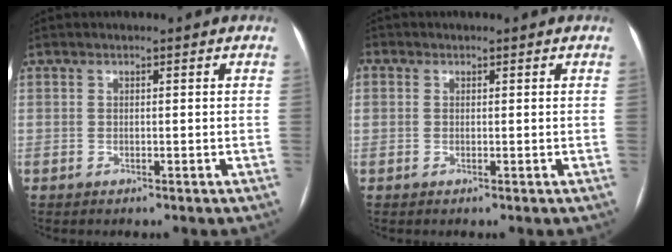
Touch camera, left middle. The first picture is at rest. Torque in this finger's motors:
{"motor_torque": [1.40, -0.74, 1.05, 0.21]}